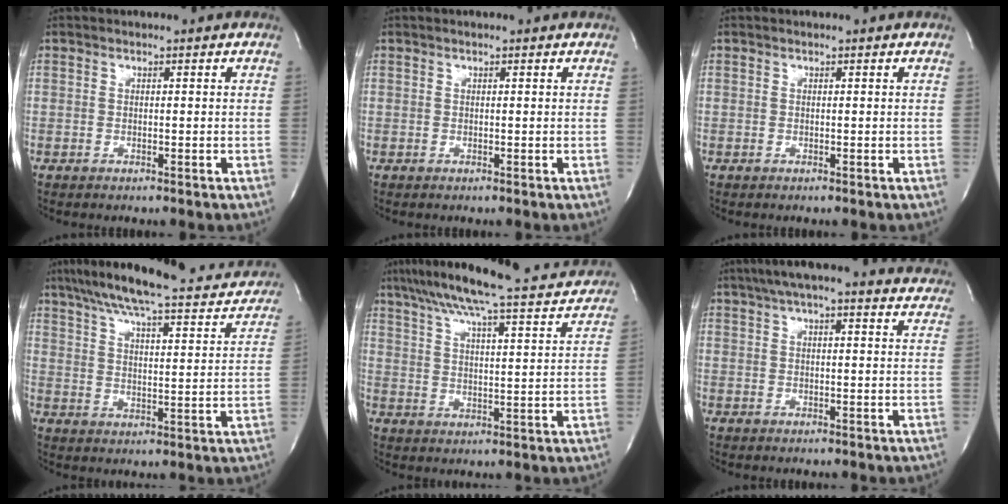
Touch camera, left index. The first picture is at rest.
{"total": 1.4, "force": [1.2, 0.0, 0.7], "torque": [-0.012, 0.013, 0.015]}
{"total": 0.6, "force": [0.5, 0.0, 0.2], "torque": [-0.005, 0.000, 0.007]}
{"total": 22.8, "force": [20.2, 3.6, 9.9], "torque": [-0.159, -0.006, 0.265]}
{"total": 21.3, "force": [19.0, 1.7, 9.6], "torque": [-0.160, 0.002, 0.259]}
{"total": 19.4, "force": [17.4, 2.7, 8.2], "torque": [-0.123, 0.021, 0.214]}